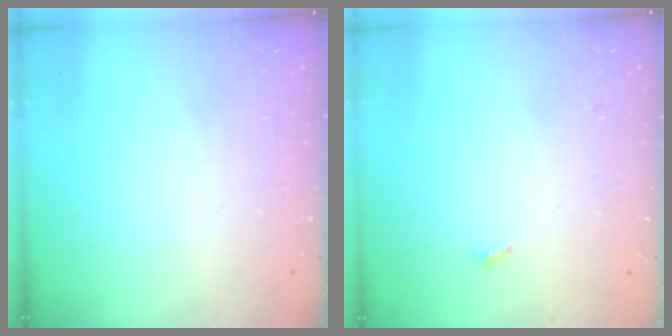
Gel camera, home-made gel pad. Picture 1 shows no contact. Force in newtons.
{"total": 6.3, "press": 2.7, "slide": 5.7}